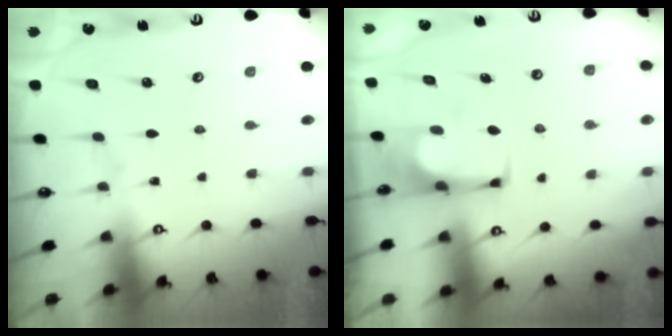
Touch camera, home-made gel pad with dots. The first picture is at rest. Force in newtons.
{"total": 1.6, "press": 1.5, "slide": 0.3}